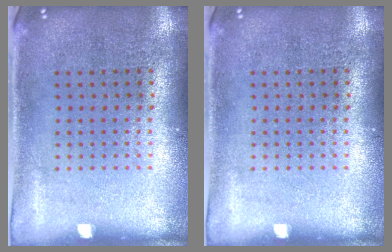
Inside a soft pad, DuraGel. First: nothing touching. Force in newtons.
{"total": 0.0}